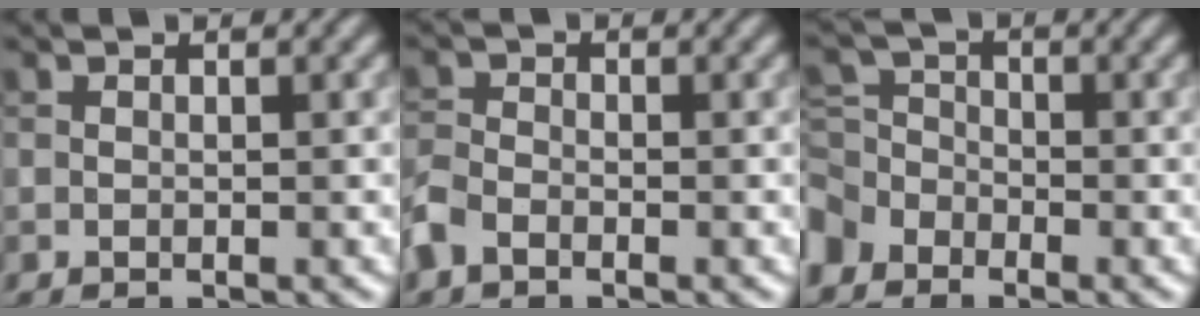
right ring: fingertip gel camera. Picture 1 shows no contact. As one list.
[{"total": 2.4, "force": [-1.6, 1.4, 1.0], "torque": [-0.024, 0.002, -0.044]}, {"total": 3.9, "force": [-2.7, 2.6, 1.0], "torque": [-0.018, 0.004, -0.060]}]